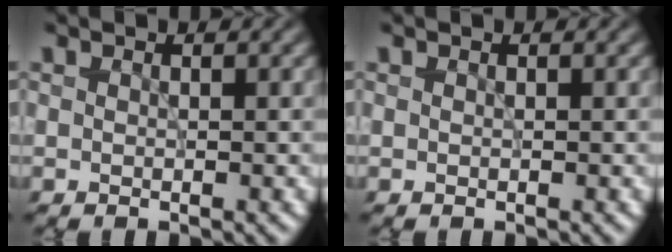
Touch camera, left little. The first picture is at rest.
{"total": 0.0}